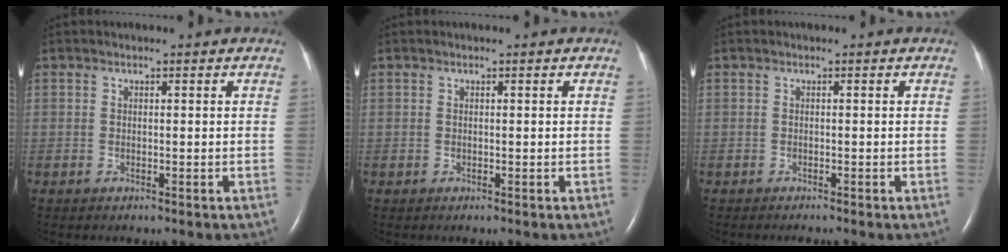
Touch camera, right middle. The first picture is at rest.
{"total": 0.0}
{"total": 0.9, "force": [-0.8, -0.2, 0.4], "torque": [-0.003, 0.001, -0.012]}